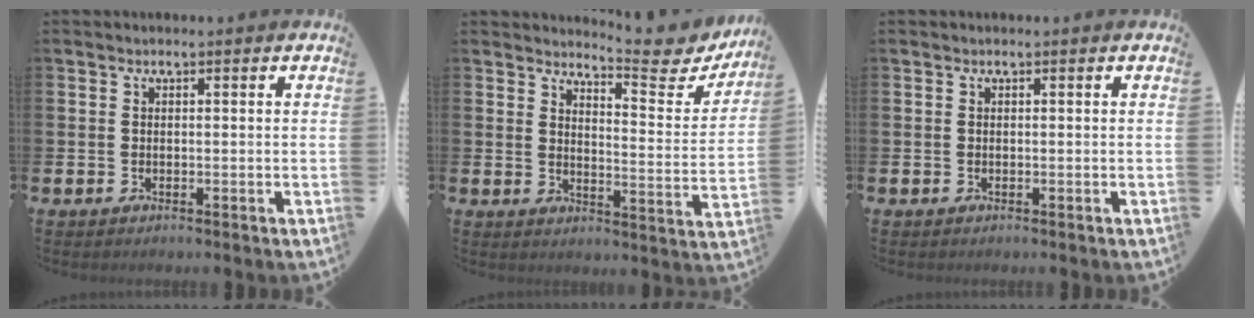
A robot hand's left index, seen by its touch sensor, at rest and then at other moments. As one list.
[{"total": 6.1, "force": [5.7, 0.6, 2.1], "torque": [-0.031, -0.051, 0.089]}, {"total": 0.0}]